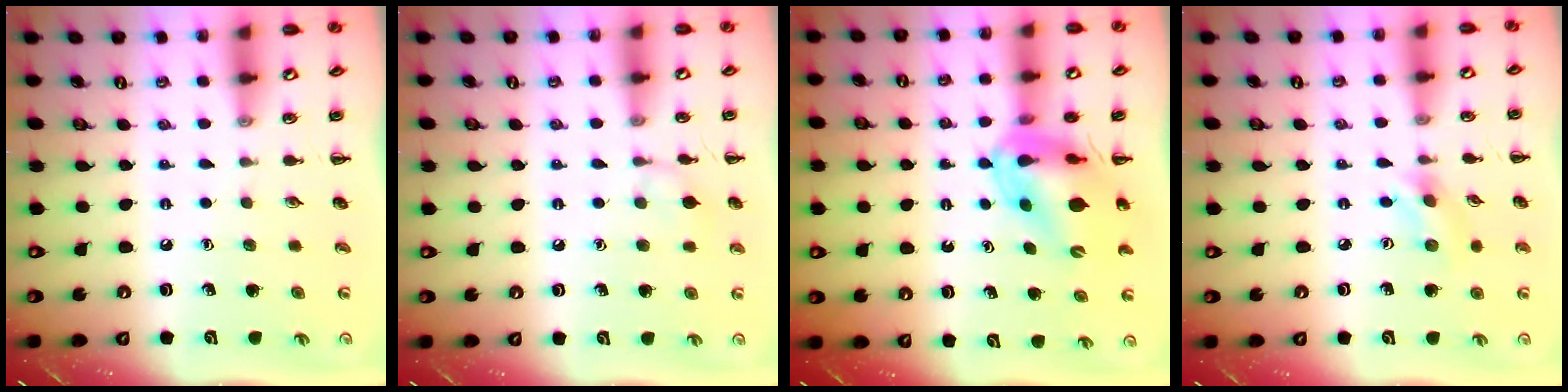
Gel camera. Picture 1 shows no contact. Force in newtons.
{"total": 6.1, "press": 5.8, "slide": 2.0}
{"total": 13.2, "press": 12.7, "slide": 3.6}
{"total": 2.7, "press": 2.6, "slide": 0.8}